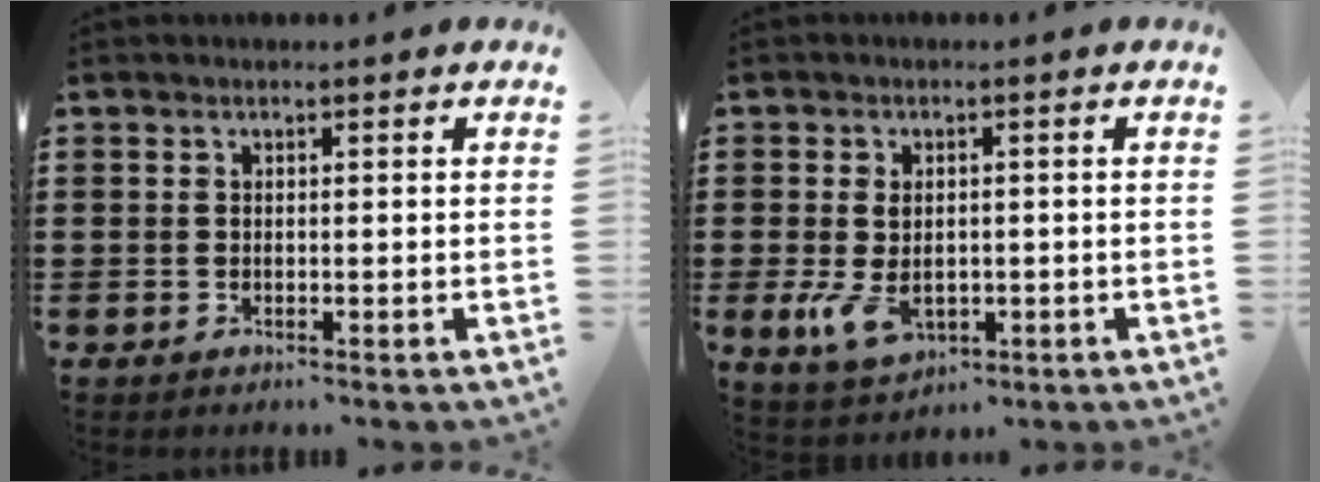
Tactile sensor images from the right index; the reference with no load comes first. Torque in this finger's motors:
{"motor_torque": [0.77, -0.25, 0.71, 0.15]}